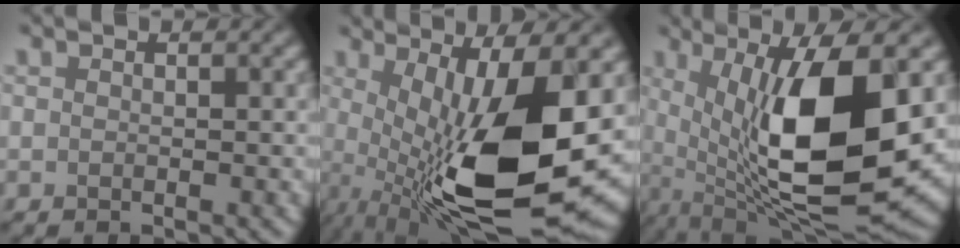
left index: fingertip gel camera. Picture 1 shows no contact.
{"total": 15.6, "force": [-1.0, 5.0, 14.8], "torque": [-0.236, -0.020, -0.003]}
{"total": 13.9, "force": [1.1, 4.8, 13.0], "torque": [-0.222, -0.025, 0.025]}